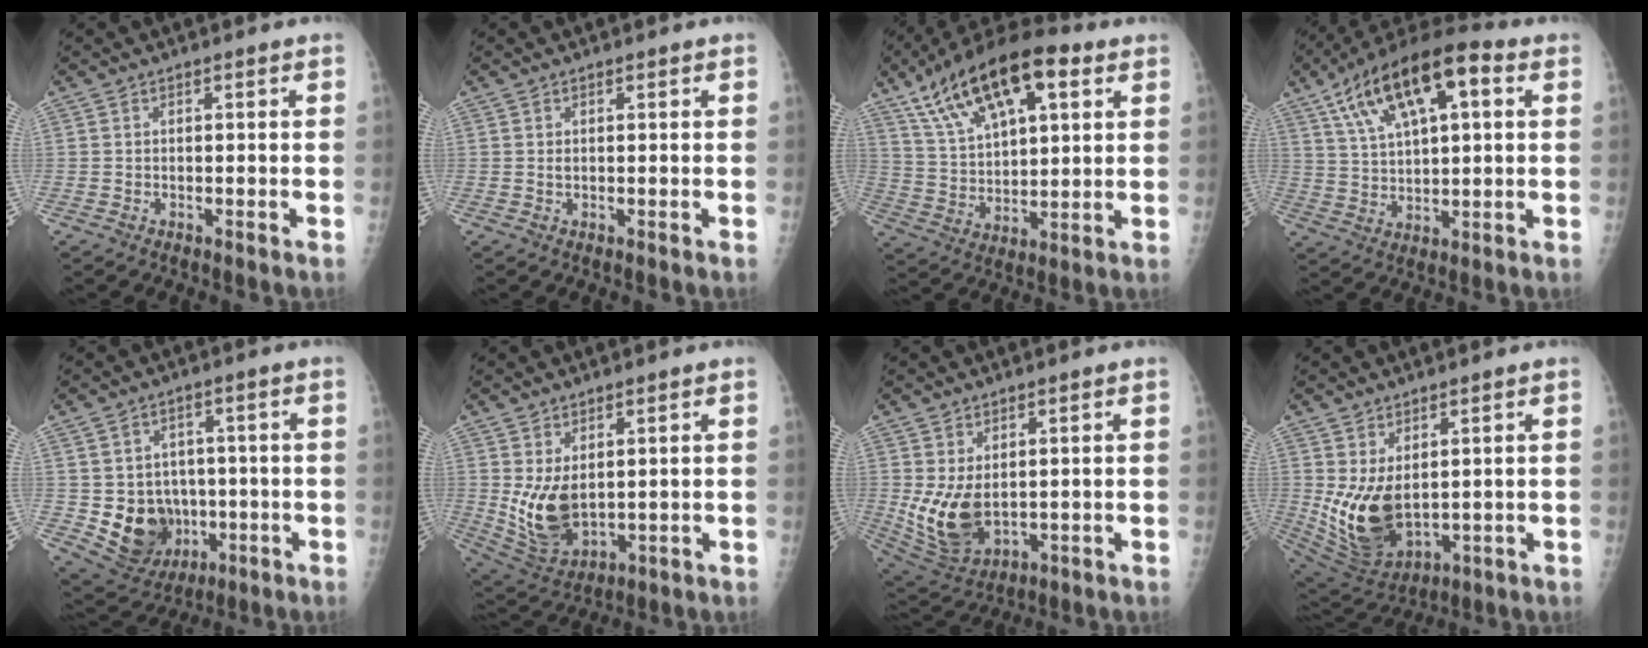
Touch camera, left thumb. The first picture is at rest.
{"total": 0.6, "force": [0.2, 0.3, 0.5], "torque": [-0.008, -0.001, 0.004]}
{"total": 20.8, "force": [10.7, 9.2, 15.3], "torque": [-0.246, -0.010, 0.189]}
{"total": 18.8, "force": [7.8, 8.0, 15.1], "torque": [-0.250, 0.010, 0.133]}
{"total": 11.6, "force": [-1.5, 9.9, 5.7], "torque": [-0.057, 0.003, -0.002]}
{"total": 9.6, "force": [1.4, 5.8, 7.5], "torque": [-0.130, -0.023, 0.049]}
{"total": 10.0, "force": [0.6, 6.4, 7.6], "torque": [-0.138, -0.020, 0.034]}
{"total": 11.5, "force": [1.5, 7.0, 9.0], "torque": [-0.157, -0.026, 0.055]}